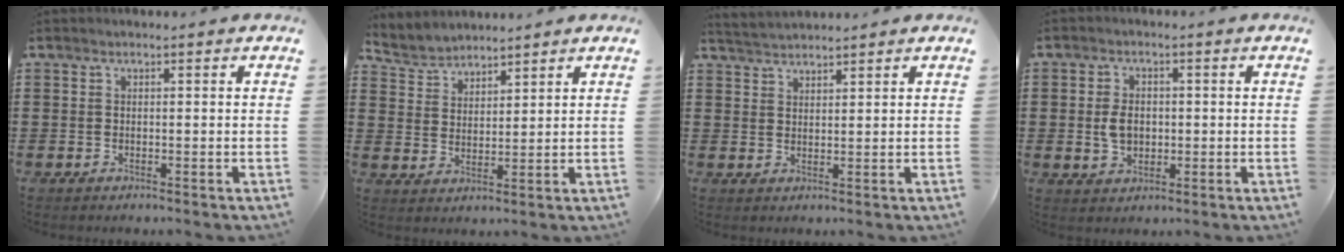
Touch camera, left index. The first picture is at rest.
{"total": 3.8, "force": [3.6, 1.2, -0.2], "torque": [-0.015, -0.008, 0.066]}
{"total": 2.5, "force": [2.5, 0.1, -0.1], "torque": [-0.007, -0.002, 0.049]}
{"total": 4.2, "force": [-0.1, 2.9, 3.1], "torque": [-0.062, 0.003, -0.006]}